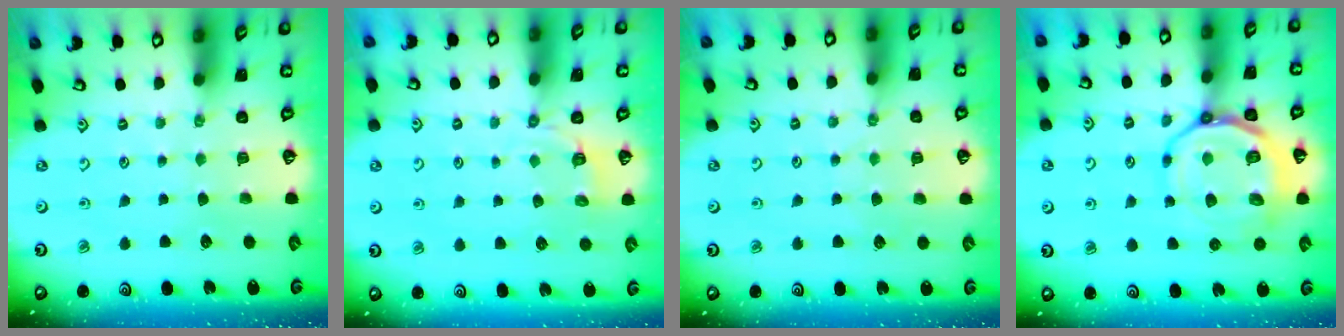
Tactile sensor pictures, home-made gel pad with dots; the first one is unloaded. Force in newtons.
{"total": 2.9, "press": 2.0, "slide": 2.1}
{"total": 3.9, "press": 3.9, "slide": 0.6}
{"total": 15.0, "press": 14.9, "slide": 1.8}